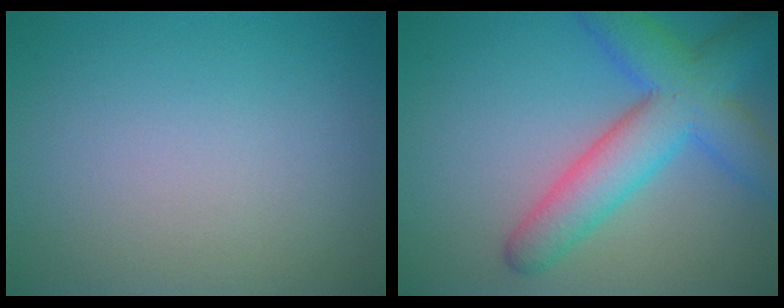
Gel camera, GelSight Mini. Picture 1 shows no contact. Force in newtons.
{"total": 7.5, "press": 7.5, "slide": 0.2}